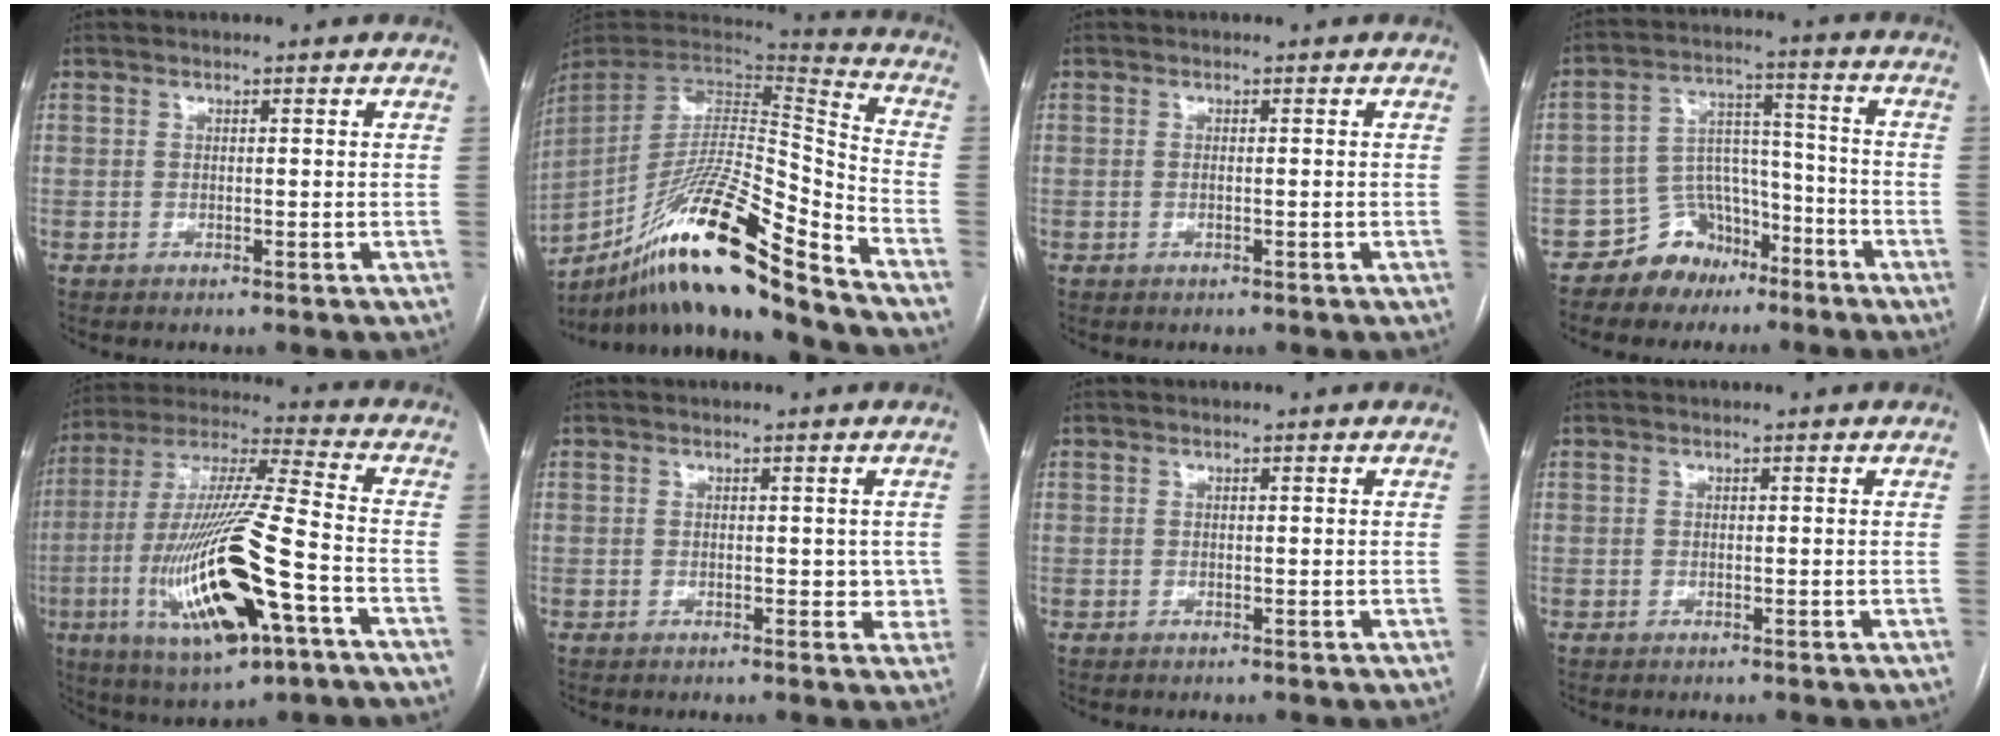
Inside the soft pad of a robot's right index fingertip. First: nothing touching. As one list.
[{"total": 23.0, "force": [-16.2, 1.1, 16.3], "torque": [-0.303, -0.013, -0.296]}, {"total": 0.6, "force": [-0.2, 0.0, 0.6], "torque": [-0.013, -0.001, 0.000]}, {"total": 8.8, "force": [-6.1, 6.0, 1.8], "torque": [-0.030, 0.042, -0.099]}, {"total": 22.3, "force": [-7.3, 3.3, 20.8], "torque": [-0.437, -0.027, -0.124]}, {"total": 2.5, "force": [0.2, 1.8, 1.7], "torque": [-0.009, 0.003, 0.002]}, {"total": 0.0}, {"total": 0.0}]